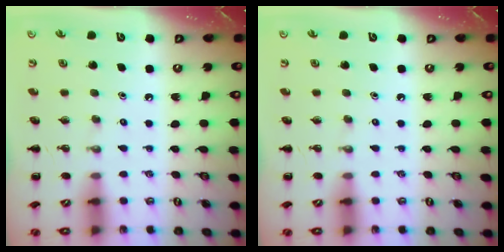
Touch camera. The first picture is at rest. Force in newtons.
{"total": 0.0}